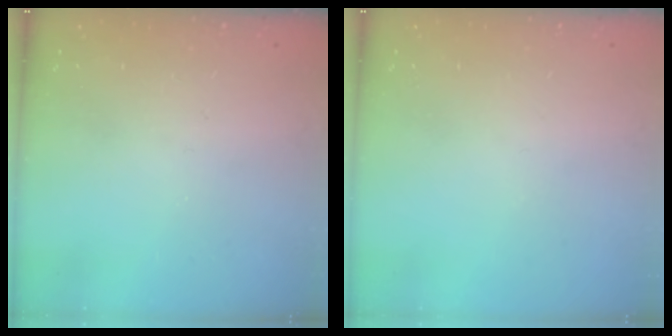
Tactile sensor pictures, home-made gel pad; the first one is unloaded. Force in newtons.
{"total": 0.0}